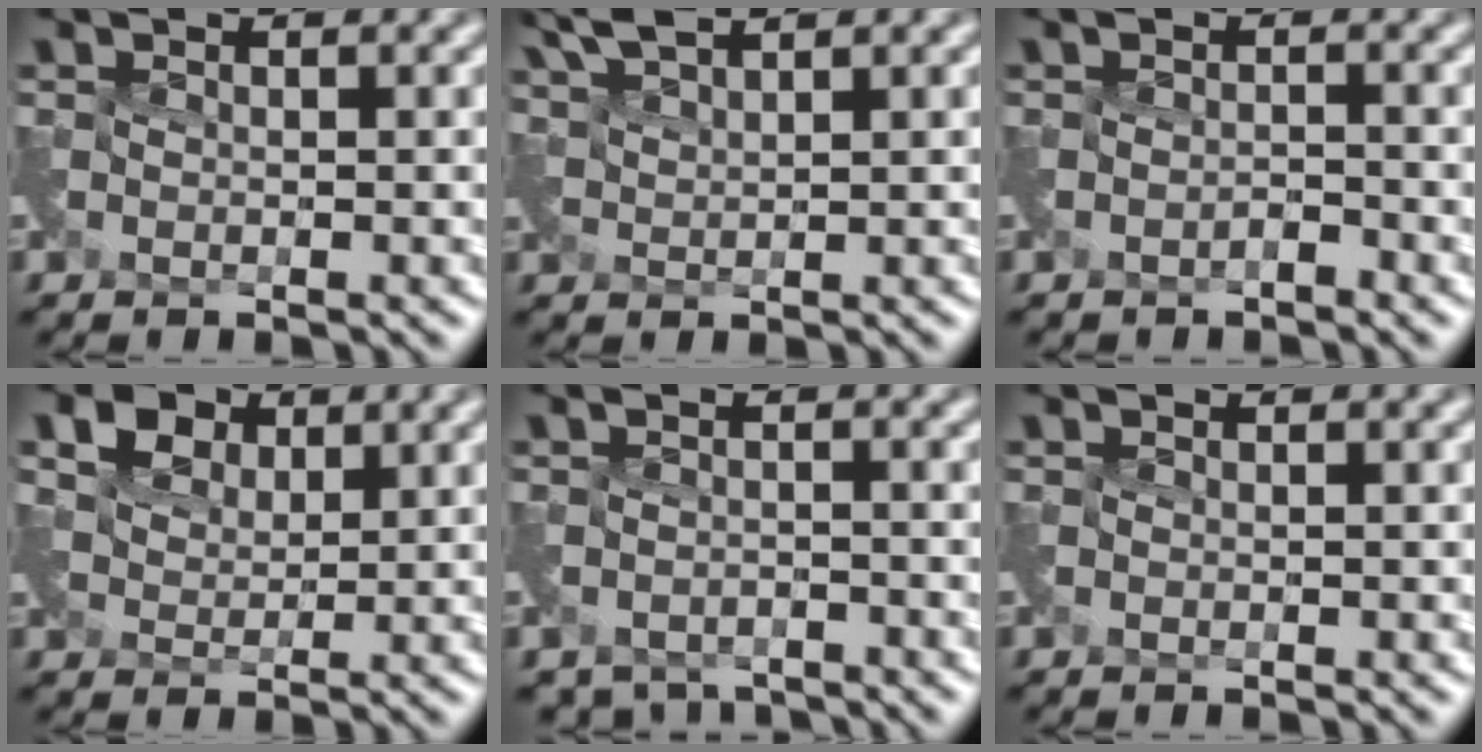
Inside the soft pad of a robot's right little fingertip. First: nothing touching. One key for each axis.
{"total": 3.5, "fx": 3.3, "fy": 0.0, "fz": 1.4, "tx": -0.039, "ty": 0.016, "tz": 0.069}
{"total": 0.8, "fx": -0.7, "fy": 0.2, "fz": 0.3, "tx": -0.003, "ty": -0.005, "tz": -0.014}
{"total": 4.3, "fx": 3.1, "fy": 2.4, "fz": 1.8, "tx": -0.045, "ty": 0.004, "tz": 0.056}
{"total": 3.0, "fx": -2.7, "fy": 1.4, "fz": 0.5, "tx": 0.003, "ty": -0.015, "tz": -0.046}
{"total": 0.0}